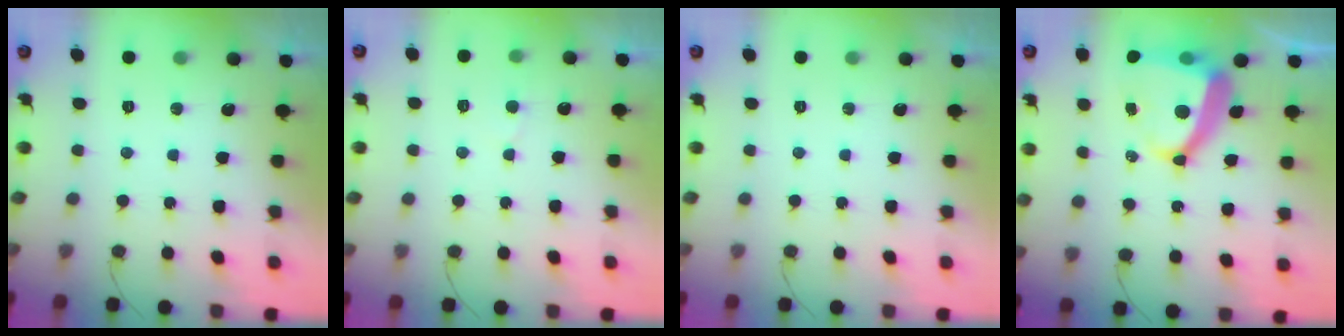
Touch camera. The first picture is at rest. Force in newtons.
{"total": 2.5, "press": 2.5, "slide": 0.1}
{"total": 0.0}
{"total": 13.8, "press": 13.7, "slide": 2.0}